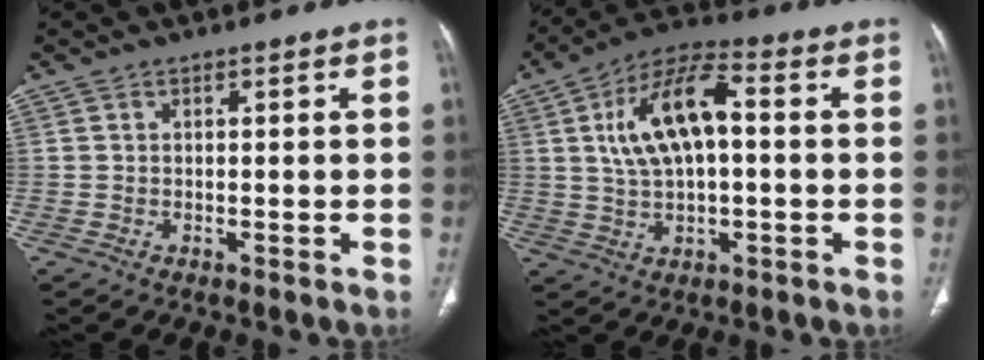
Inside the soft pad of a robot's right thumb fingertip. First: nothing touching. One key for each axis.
{"total": 13.5, "fx": 1.9, "fy": 6.2, "fz": 11.8, "tx": -0.217, "ty": 0.024, "tz": 0.029}